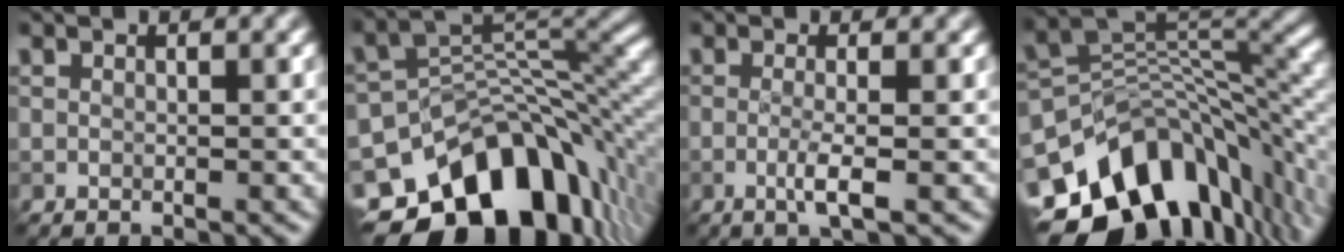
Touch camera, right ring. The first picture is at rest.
{"total": 13.6, "force": [-7.0, 8.2, 8.2], "torque": [-0.136, 0.001, -0.111]}
{"total": 2.5, "force": [-0.5, 0.5, 2.4], "torque": [-0.044, -0.005, -0.015]}
{"total": 13.6, "force": [-5.6, 8.5, 9.0], "torque": [-0.168, 0.000, -0.088]}